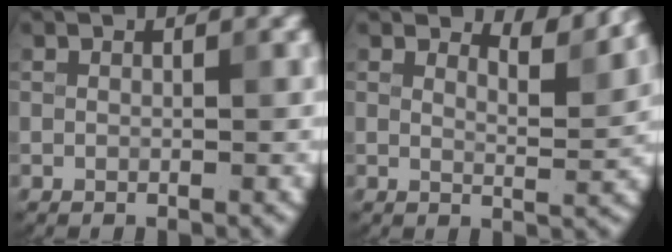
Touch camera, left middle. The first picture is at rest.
{"total": 3.0, "force": [2.8, 0.5, 1.1], "torque": [-0.017, -0.008, 0.037]}